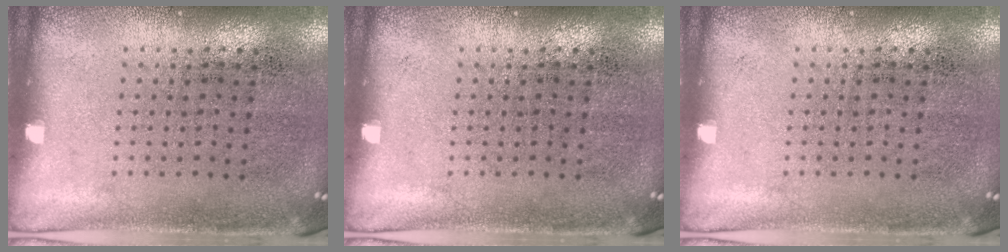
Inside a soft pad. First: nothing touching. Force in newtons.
{"total": 0.0}
{"total": 0.0}